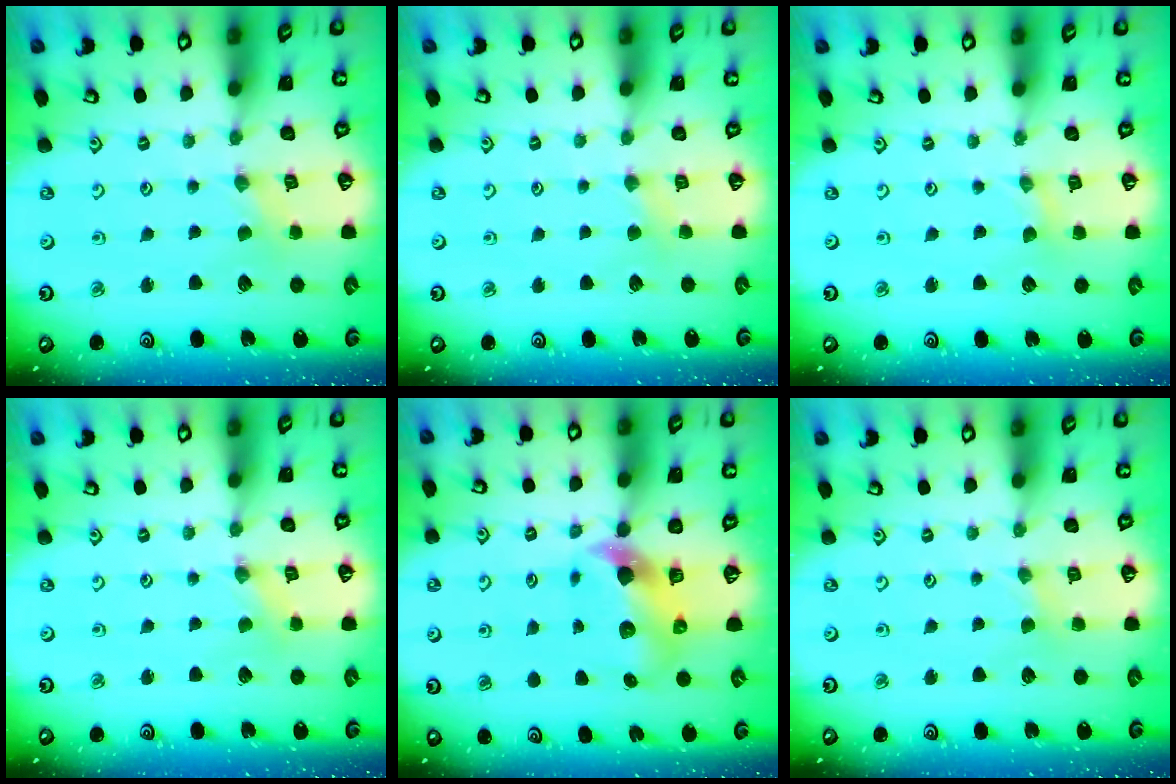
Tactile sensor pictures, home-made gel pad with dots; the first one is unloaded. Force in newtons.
{"total": 2.7, "press": 2.7, "slide": 0.5}
{"total": 0.0}
{"total": 0.0}
{"total": 7.6, "press": 7.5, "slide": 1.1}
{"total": 1.7, "press": 1.6, "slide": 0.4}